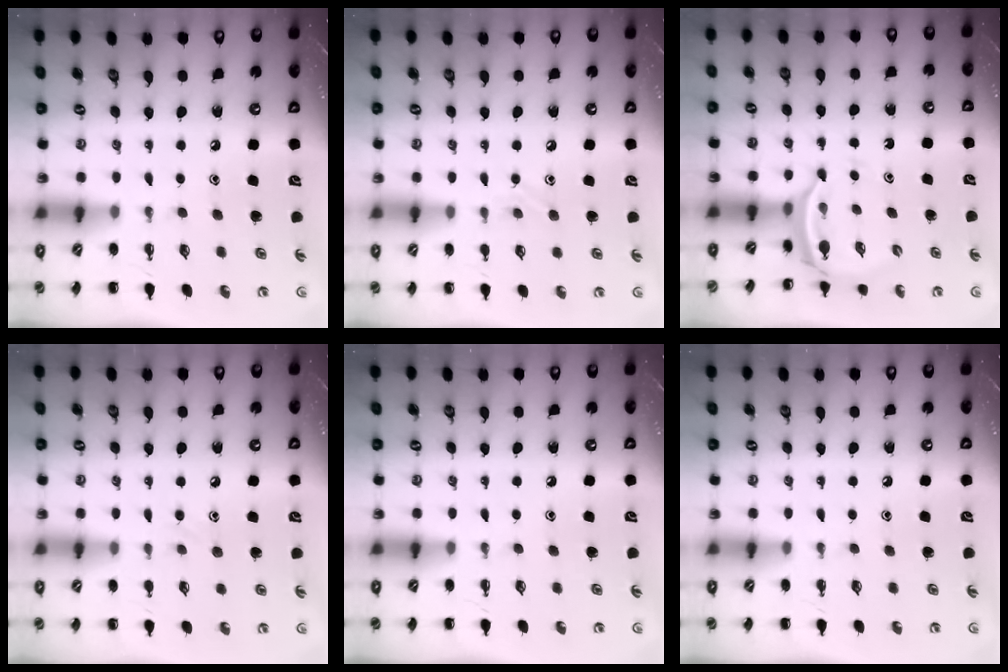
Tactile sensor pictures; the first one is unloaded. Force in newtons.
{"total": 6.4, "press": 6.3, "slide": 1.2}
{"total": 3.9, "press": 3.9, "slide": 0.6}
{"total": 6.6, "press": 6.1, "slide": 2.4}
{"total": 0.0}
{"total": 0.0}